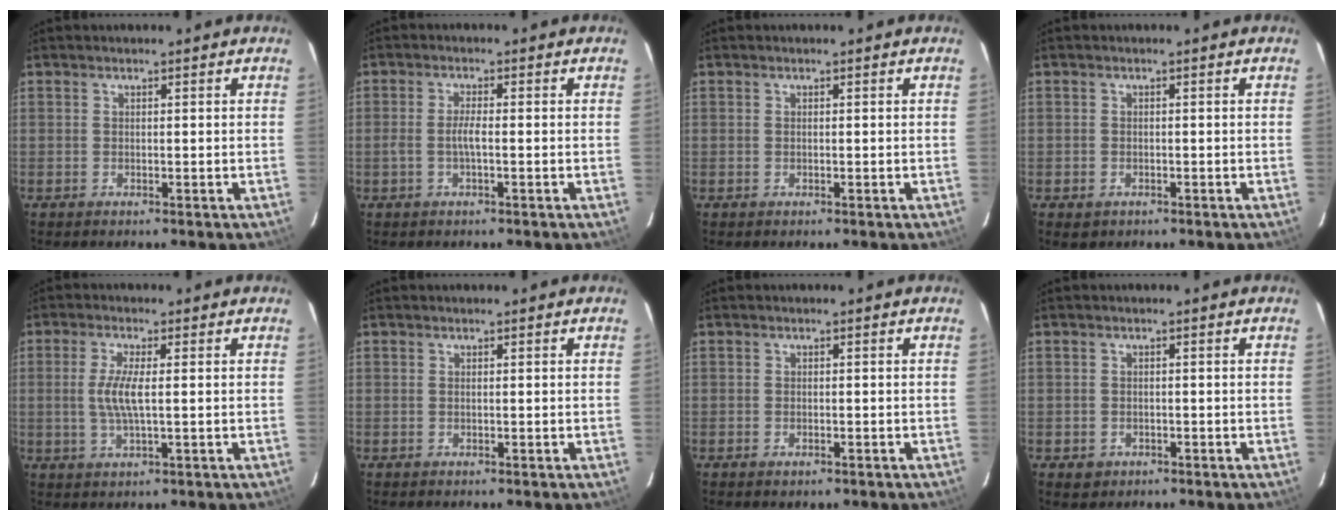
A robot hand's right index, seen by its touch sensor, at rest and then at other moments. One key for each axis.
{"total": 2.4, "fx": -0.7, "fy": 0.1, "fz": 2.3, "tx": -0.047, "ty": 0.001, "tz": -0.013}
{"total": 0.0}
{"total": 2.0, "fx": -1.0, "fy": 1.7, "fz": 0.7, "tx": -0.014, "ty": -0.002, "tz": -0.013}
{"total": 5.4, "fx": 0.1, "fy": 1.1, "fz": 5.2, "tx": -0.105, "ty": -0.002, "tz": 0.002}
{"total": 0.0}
{"total": 1.4, "fx": -0.8, "fy": 0.9, "fz": 0.7, "tx": -0.012, "ty": -0.003, "tz": -0.013}
{"total": 2.5, "fx": -1.1, "fy": 2.2, "fz": 0.7, "tx": -0.017, "ty": 0.000, "tz": -0.012}